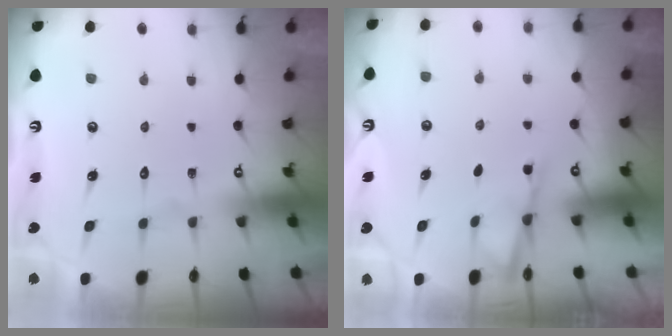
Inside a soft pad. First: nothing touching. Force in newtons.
{"total": 2.6, "press": 2.6, "slide": 0.3}